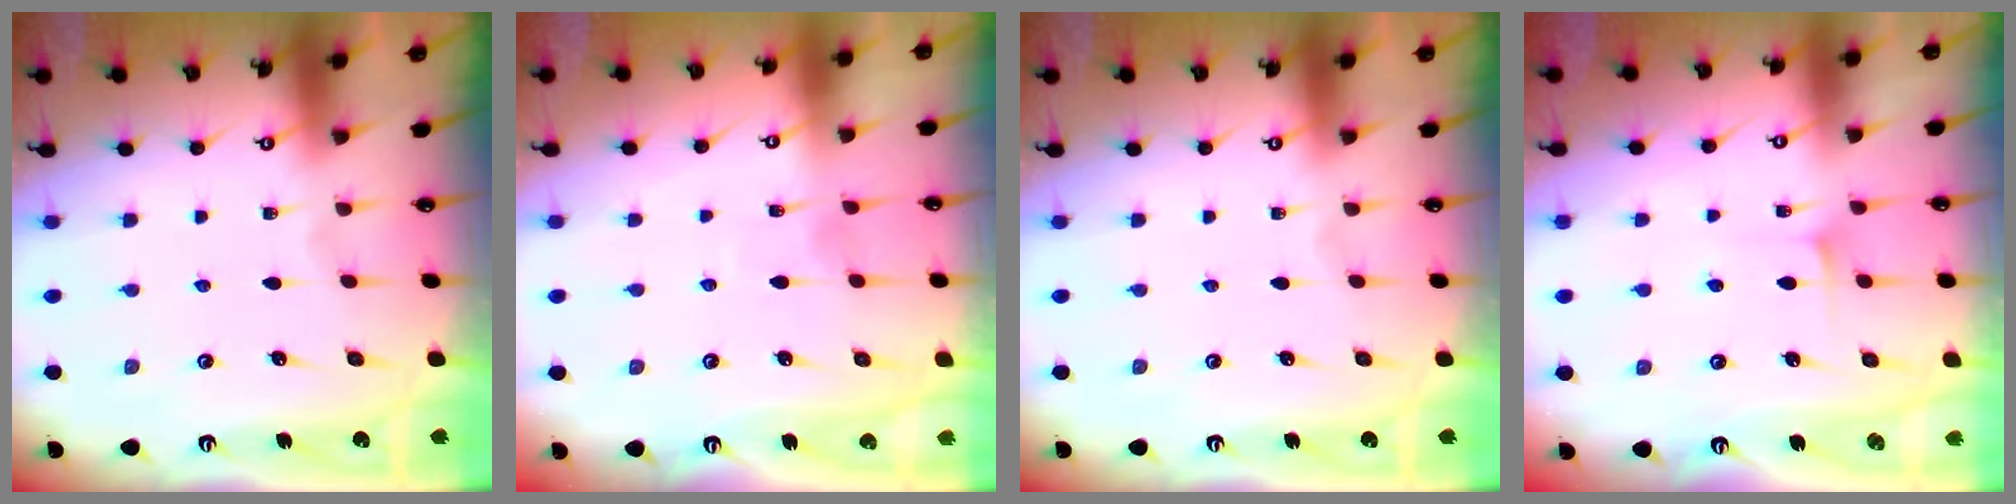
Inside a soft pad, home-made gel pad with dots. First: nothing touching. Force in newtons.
{"total": 7.1, "press": 7.0, "slide": 0.8}
{"total": 0.0}
{"total": 4.9, "press": 4.9, "slide": 0.6}